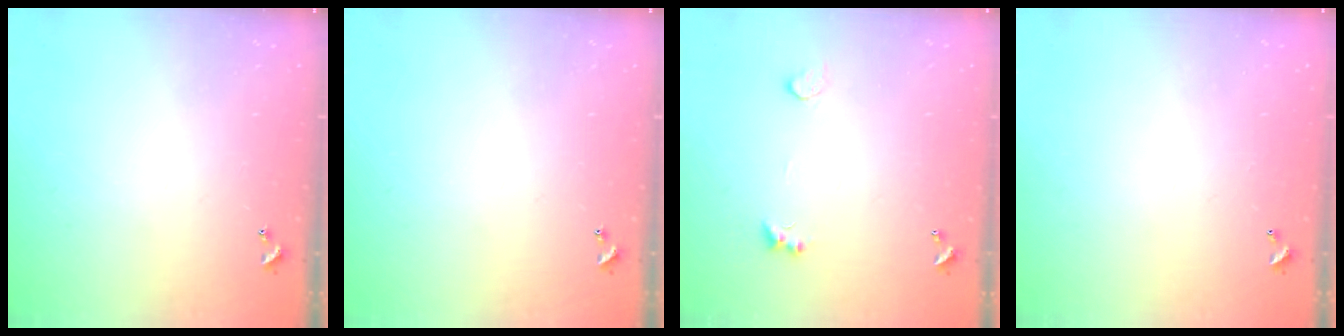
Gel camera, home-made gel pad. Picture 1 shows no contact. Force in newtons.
{"total": 0.0}
{"total": 1.4, "press": 1.1, "slide": 0.9}
{"total": 2.8, "press": 2.8, "slide": 0.1}